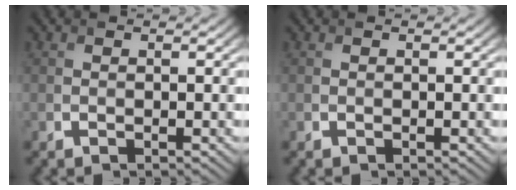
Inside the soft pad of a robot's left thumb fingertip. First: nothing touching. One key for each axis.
{"total": 0.0}